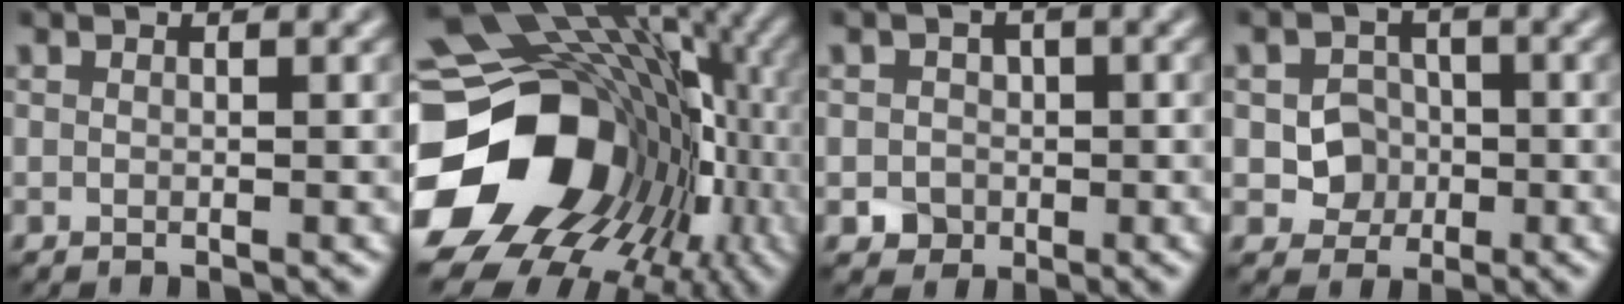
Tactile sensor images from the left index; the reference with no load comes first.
{"total": 19.4, "force": [-2.5, 15.3, 11.6], "torque": [-0.227, -0.040, -0.006]}
{"total": 2.0, "force": [-0.4, 1.9, 0.6], "torque": [0.009, -0.003, -0.011]}
{"total": 3.0, "force": [-0.5, 2.6, 1.3], "torque": [-0.008, 0.000, -0.013]}